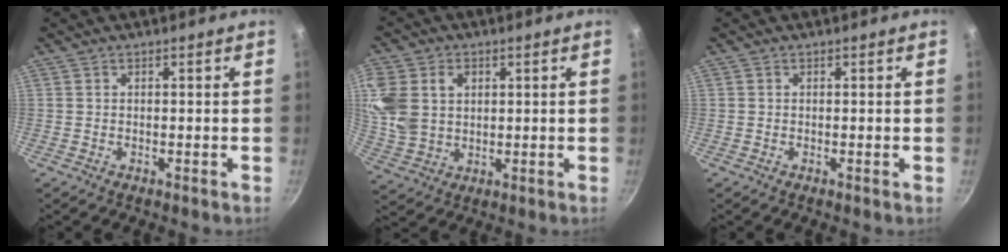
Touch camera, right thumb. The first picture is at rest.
{"total": 12.7, "force": [2.9, 9.7, 7.6], "torque": [-0.162, -0.007, 0.057]}
{"total": 0.0}